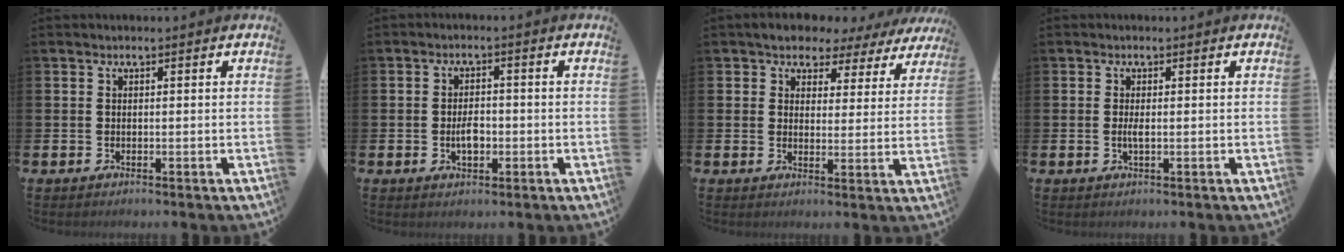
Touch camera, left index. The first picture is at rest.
{"total": 3.0, "force": [-0.6, 1.7, 2.3], "torque": [-0.034, -0.001, -0.014]}
{"total": 4.2, "force": [3.6, 2.1, 0.3], "torque": [-0.026, -0.023, 0.059]}
{"total": 1.3, "force": [-0.1, 0.3, 1.2], "torque": [-0.029, 0.003, -0.002]}